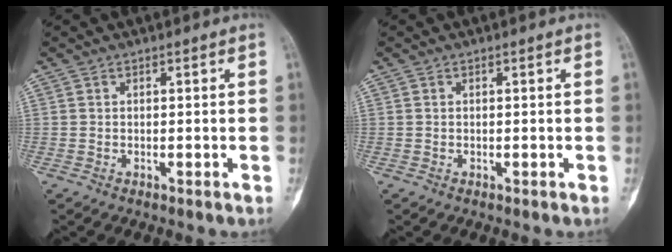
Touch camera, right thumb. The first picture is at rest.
{"total": 0.0}